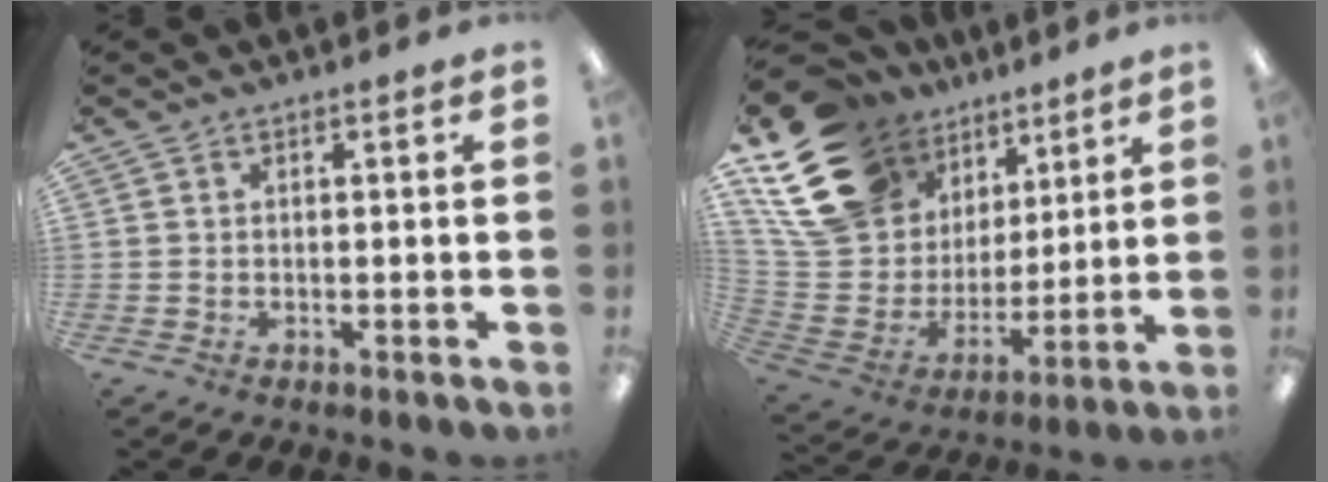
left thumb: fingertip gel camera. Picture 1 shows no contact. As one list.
[{"total": 20.6, "force": [12.4, 13.6, 9.4], "torque": [-0.200, -0.058, 0.246]}]